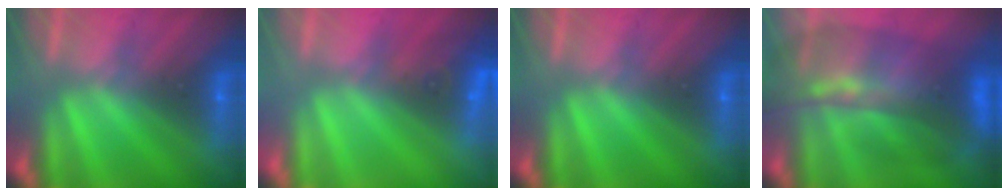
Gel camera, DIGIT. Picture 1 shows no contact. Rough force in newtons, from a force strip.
{"total": 2.6}
{"total": 0.0}
{"total": 8.7}